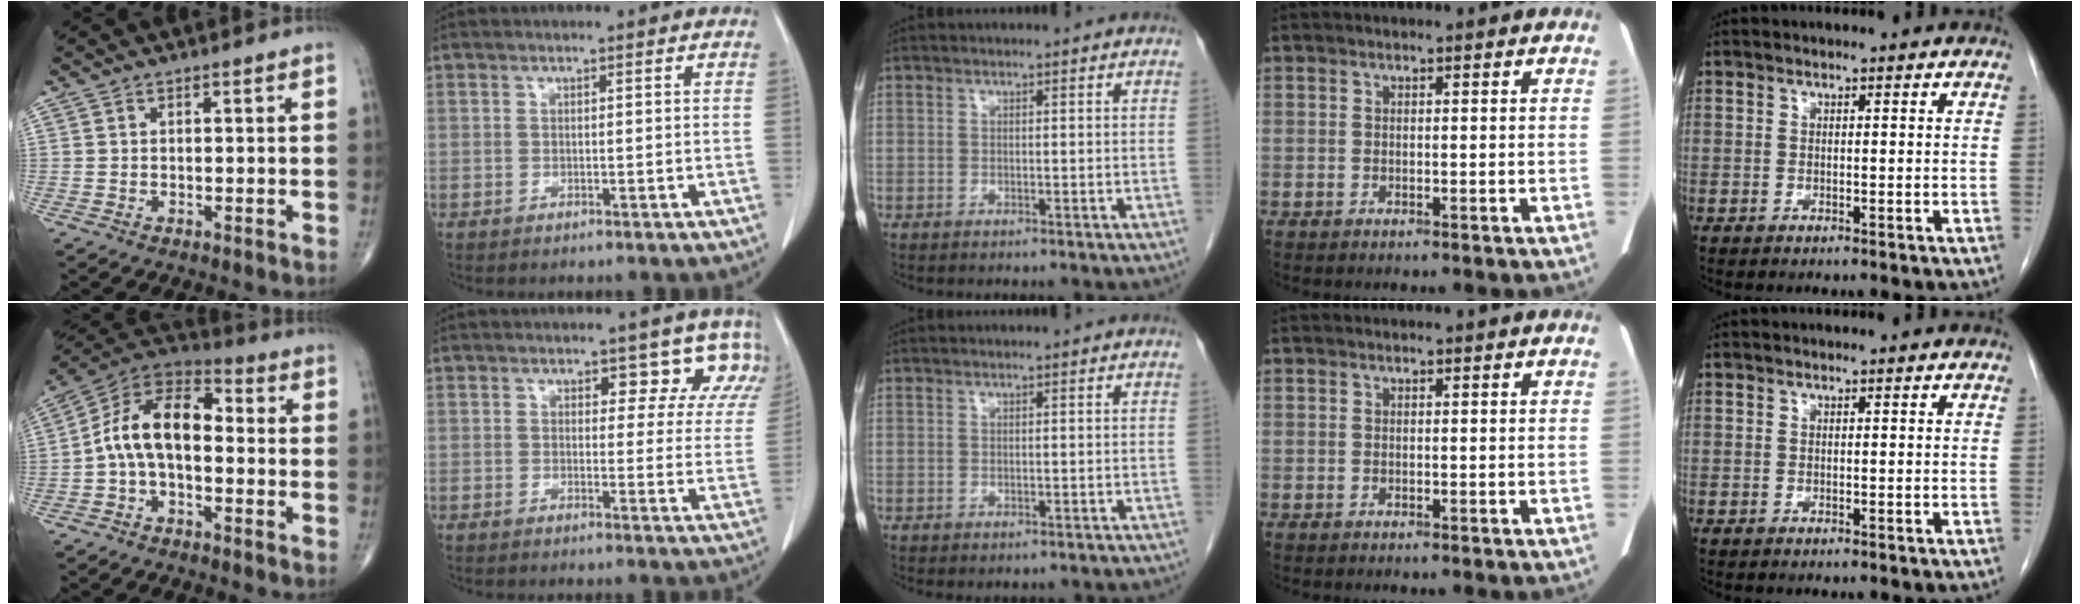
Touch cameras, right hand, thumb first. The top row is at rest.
{"thumb": {"total": 12.5, "force": [-1.1, 7.3, 10.1], "torque": [-0.165, 0.045, -0.035]}, "index": {"total": 7.0, "force": [5.1, 4.0, 2.8], "torque": [-0.005, -0.001, 0.035]}, "middle": {"total": 2.8, "force": [-2.3, 1.1, 1.1], "torque": [-0.010, -0.002, -0.024]}}